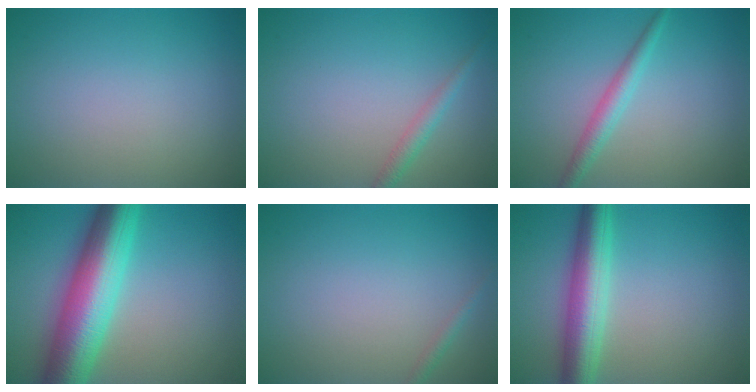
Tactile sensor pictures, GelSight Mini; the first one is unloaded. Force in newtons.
{"total": 1.5, "press": 1.5, "slide": 0.0}
{"total": 2.2, "press": 2.2, "slide": 0.1}
{"total": 10.3, "press": 10.3, "slide": 0.1}
{"total": 0.8, "press": 0.7, "slide": 0.1}
{"total": 5.8, "press": 5.8, "slide": 0.2}